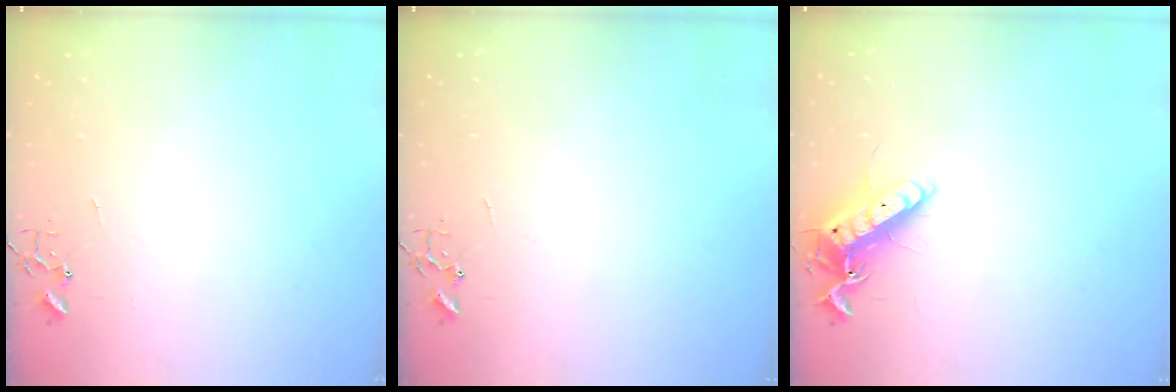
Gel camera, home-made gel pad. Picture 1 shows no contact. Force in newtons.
{"total": 0.0}
{"total": 13.2, "press": 13.1, "slide": 1.2}